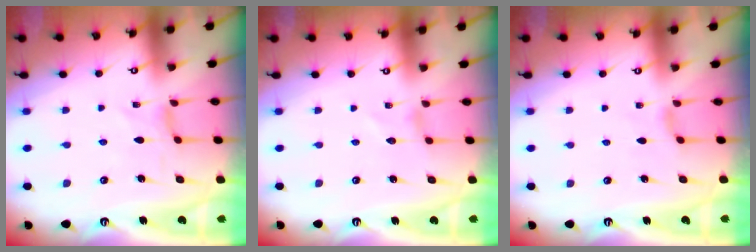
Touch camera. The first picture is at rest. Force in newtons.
{"total": 0.0}
{"total": 1.8, "press": 1.8, "slide": 0.4}